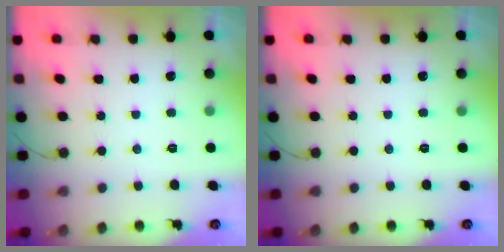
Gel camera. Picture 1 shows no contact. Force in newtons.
{"total": 0.0}